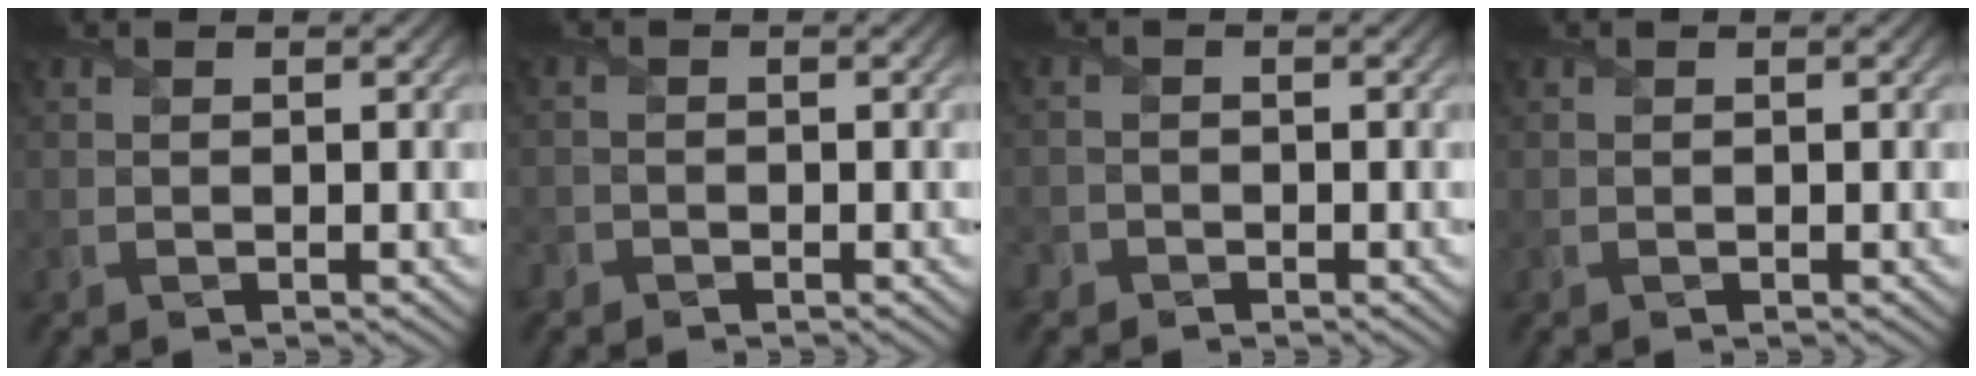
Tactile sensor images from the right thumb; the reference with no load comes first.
{"total": 1.2, "force": [-0.9, 0.8, 0.1], "torque": [0.000, -0.002, -0.022]}
{"total": 1.5, "force": [-1.1, 1.1, 0.1], "torque": [0.003, -0.002, -0.027]}
{"total": 0.0}